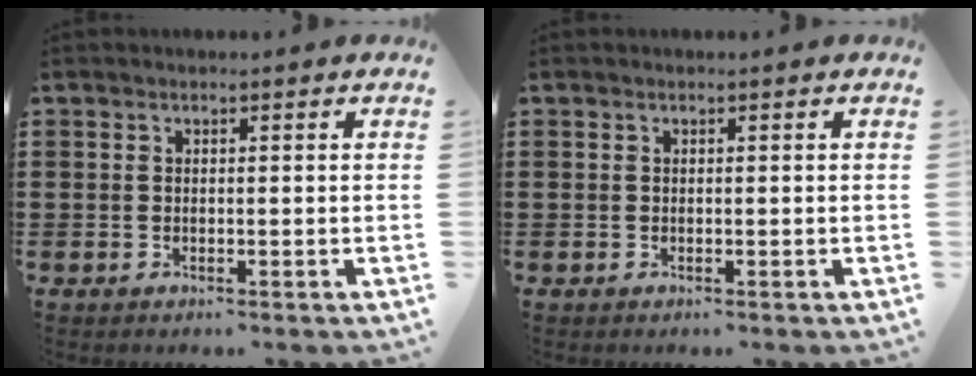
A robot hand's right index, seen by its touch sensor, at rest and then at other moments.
{"total": 0.0}